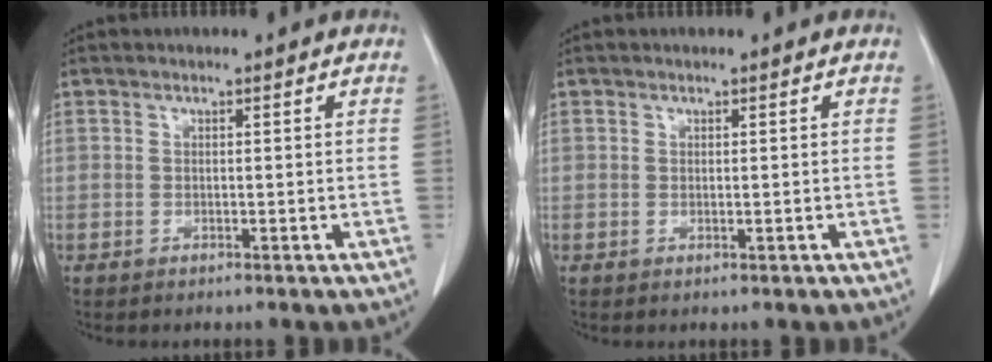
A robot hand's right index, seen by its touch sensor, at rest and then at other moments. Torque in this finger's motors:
{"motor_torque": [0.00, 0.00, 0.00, 0.00]}